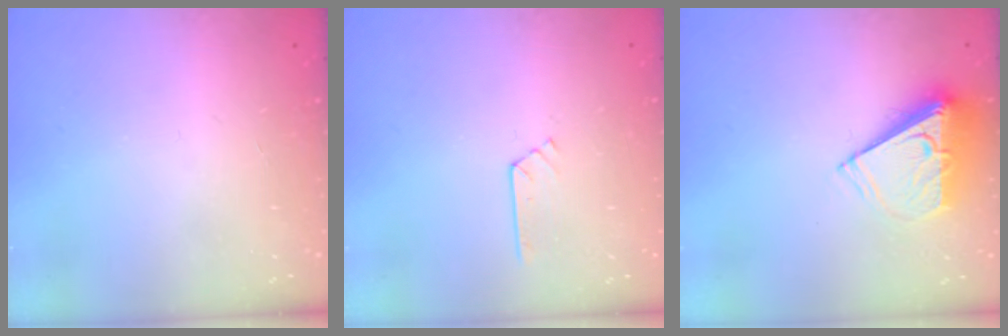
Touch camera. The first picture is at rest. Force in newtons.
{"total": 3.4, "press": 3.4, "slide": 0.4}
{"total": 8.1, "press": 8.0, "slide": 0.6}